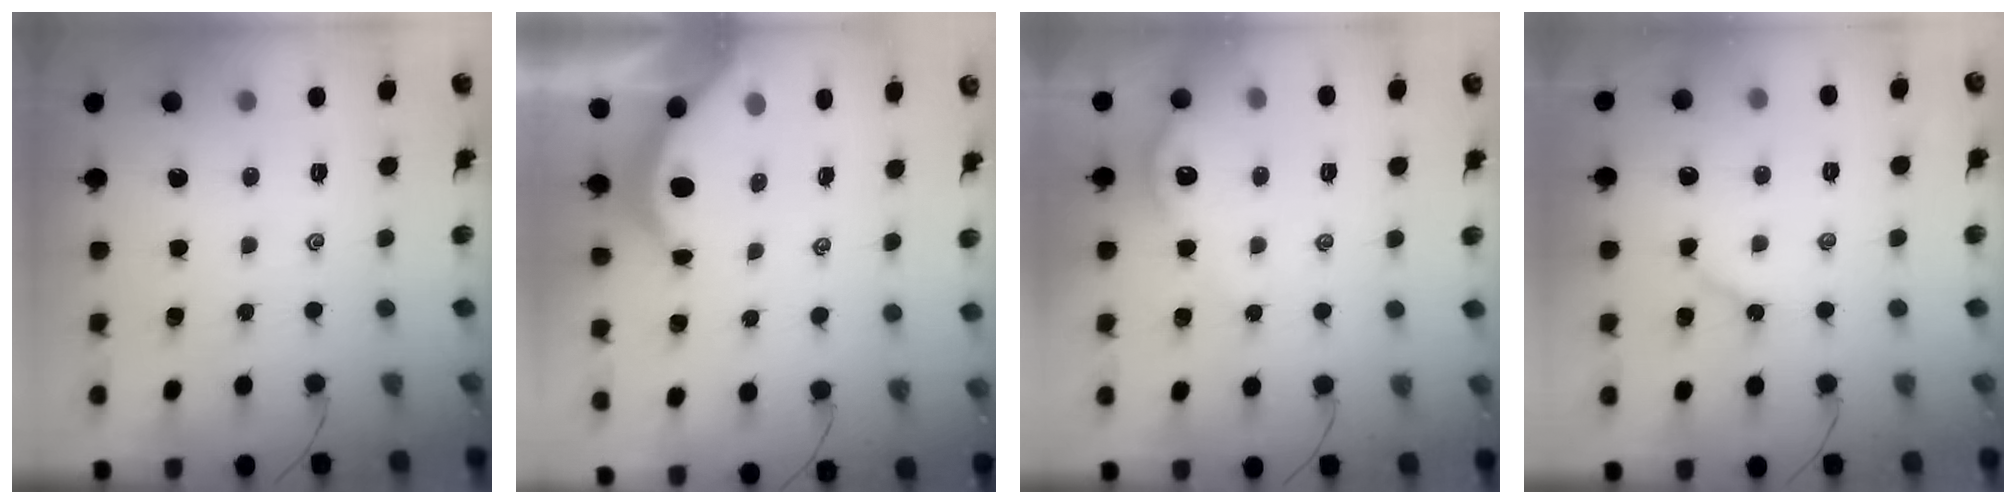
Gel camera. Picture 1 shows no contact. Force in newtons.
{"total": 4.0, "press": 3.9, "slide": 0.5}
{"total": 4.1, "press": 4.1, "slide": 0.4}
{"total": 2.9, "press": 2.9, "slide": 0.4}